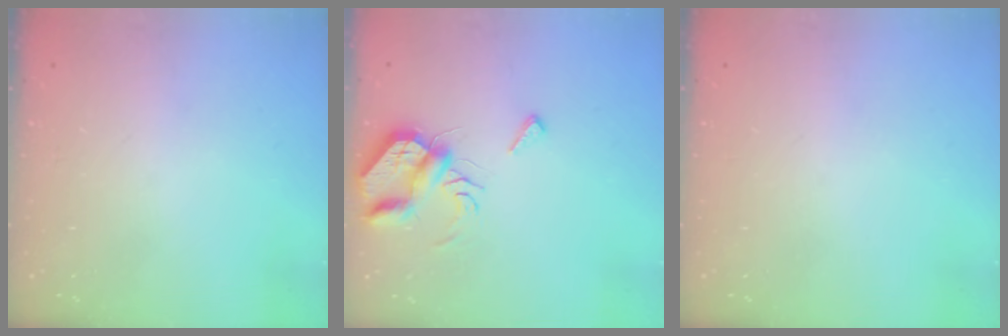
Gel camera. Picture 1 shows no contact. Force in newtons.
{"total": 8.0, "press": 7.9, "slide": 0.8}
{"total": 0.0}